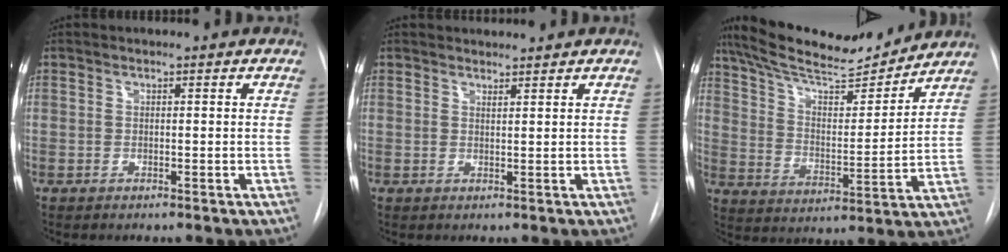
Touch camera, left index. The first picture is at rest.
{"total": 2.2, "force": [2.2, 0.1, 0.1], "torque": [-0.002, 0.003, 0.034]}
{"total": 17.0, "force": [15.5, 2.5, 6.4], "torque": [-0.112, -0.005, 0.252]}